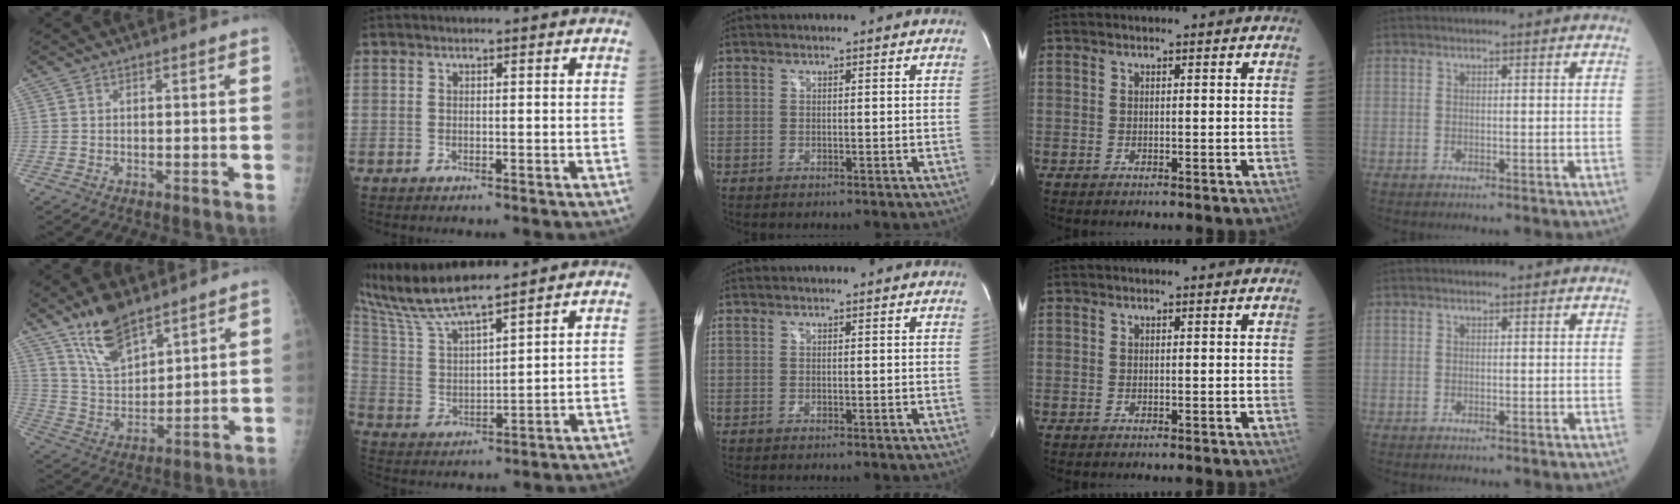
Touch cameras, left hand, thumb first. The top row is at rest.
{"thumb": {"total": 11.5, "force": [8.4, 4.7, 6.4], "torque": [-0.096, -0.050, 0.170]}, "index": {"total": 11.4, "force": [10.3, -0.1, 4.9], "torque": [-0.114, 0.016, 0.204]}}